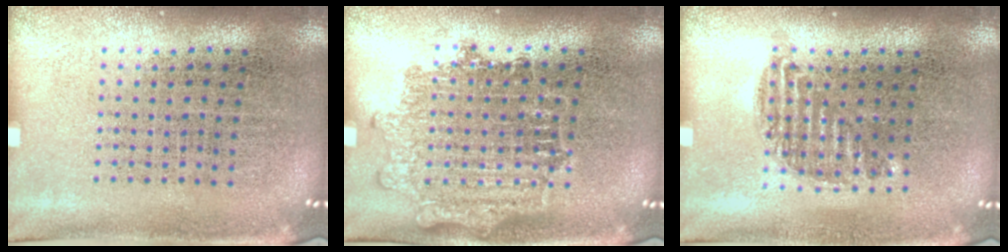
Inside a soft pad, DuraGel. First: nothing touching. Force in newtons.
{"total": 1.1, "press": 1.1, "slide": 0.1}
{"total": 0.9, "press": 0.8, "slide": 0.4}